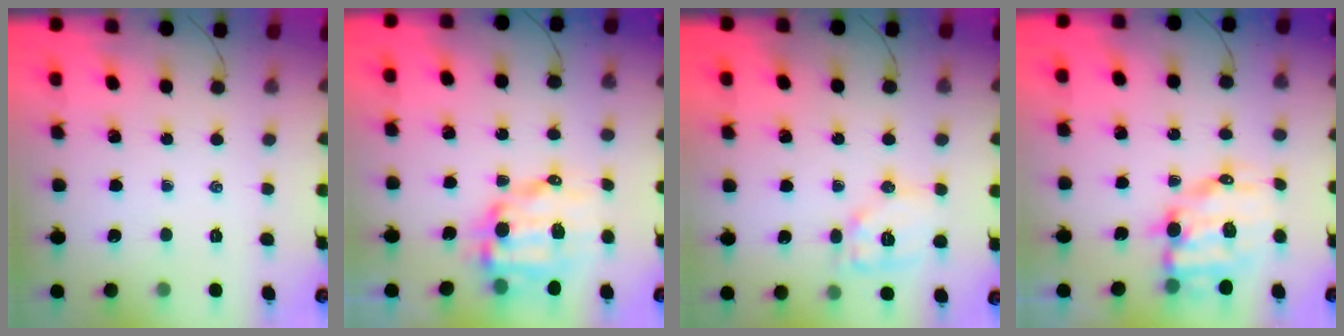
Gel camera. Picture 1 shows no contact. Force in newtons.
{"total": 10.9, "press": 10.6, "slide": 2.3}
{"total": 10.4, "press": 10.4, "slide": 0.5}
{"total": 10.5, "press": 10.2, "slide": 2.4}